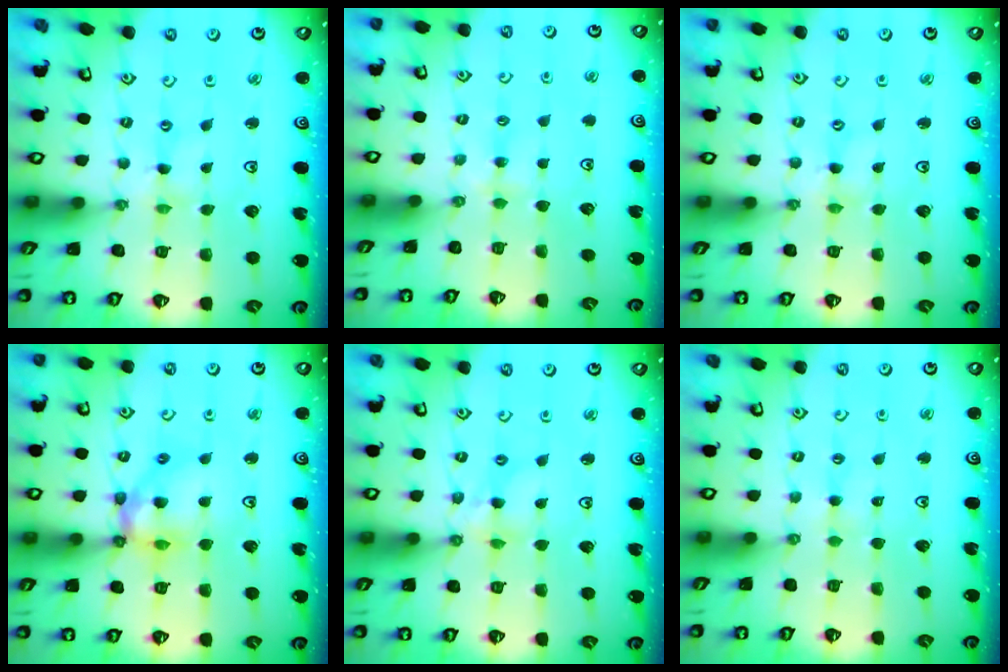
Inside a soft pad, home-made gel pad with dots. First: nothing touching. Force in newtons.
{"total": 3.2, "press": 3.2, "slide": 0.6}
{"total": 0.6, "press": 0.6, "slide": 0.2}
{"total": 13.5, "press": 13.5, "slide": 1.2}
{"total": 4.9, "press": 4.8, "slide": 0.5}
{"total": 1.4, "press": 1.4, "slide": 0.3}